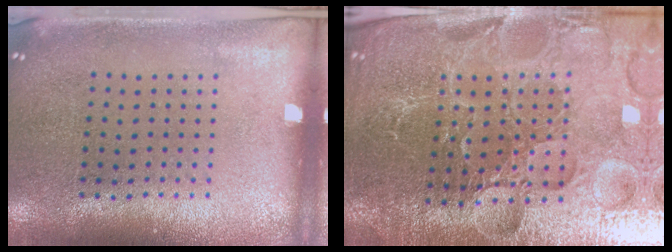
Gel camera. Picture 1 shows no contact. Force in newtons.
{"total": 5.2, "press": 5.0, "slide": 1.6}